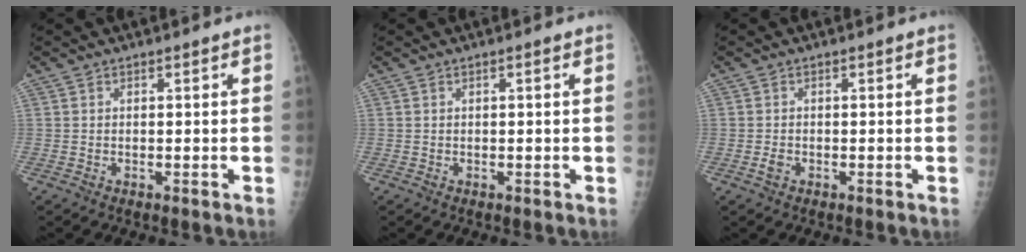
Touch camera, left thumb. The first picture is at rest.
{"total": 0.6, "force": [0.2, 0.1, 0.5], "torque": [-0.011, 0.001, 0.002]}
{"total": 1.2, "force": [-0.4, 0.8, 0.8], "torque": [-0.016, -0.001, -0.008]}